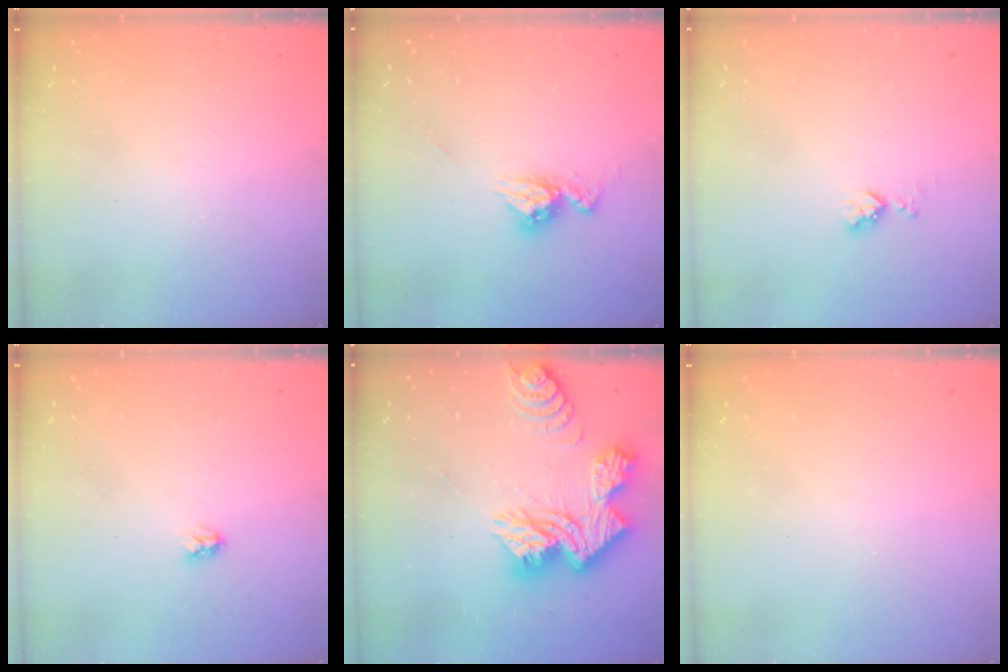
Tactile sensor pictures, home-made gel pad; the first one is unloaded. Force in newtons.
{"total": 8.7, "press": 8.6, "slide": 0.7}
{"total": 3.7, "press": 3.7, "slide": 0.6}
{"total": 2.9, "press": 2.9, "slide": 0.3}
{"total": 20.1, "press": 20.0, "slide": 1.8}
{"total": 0.0}